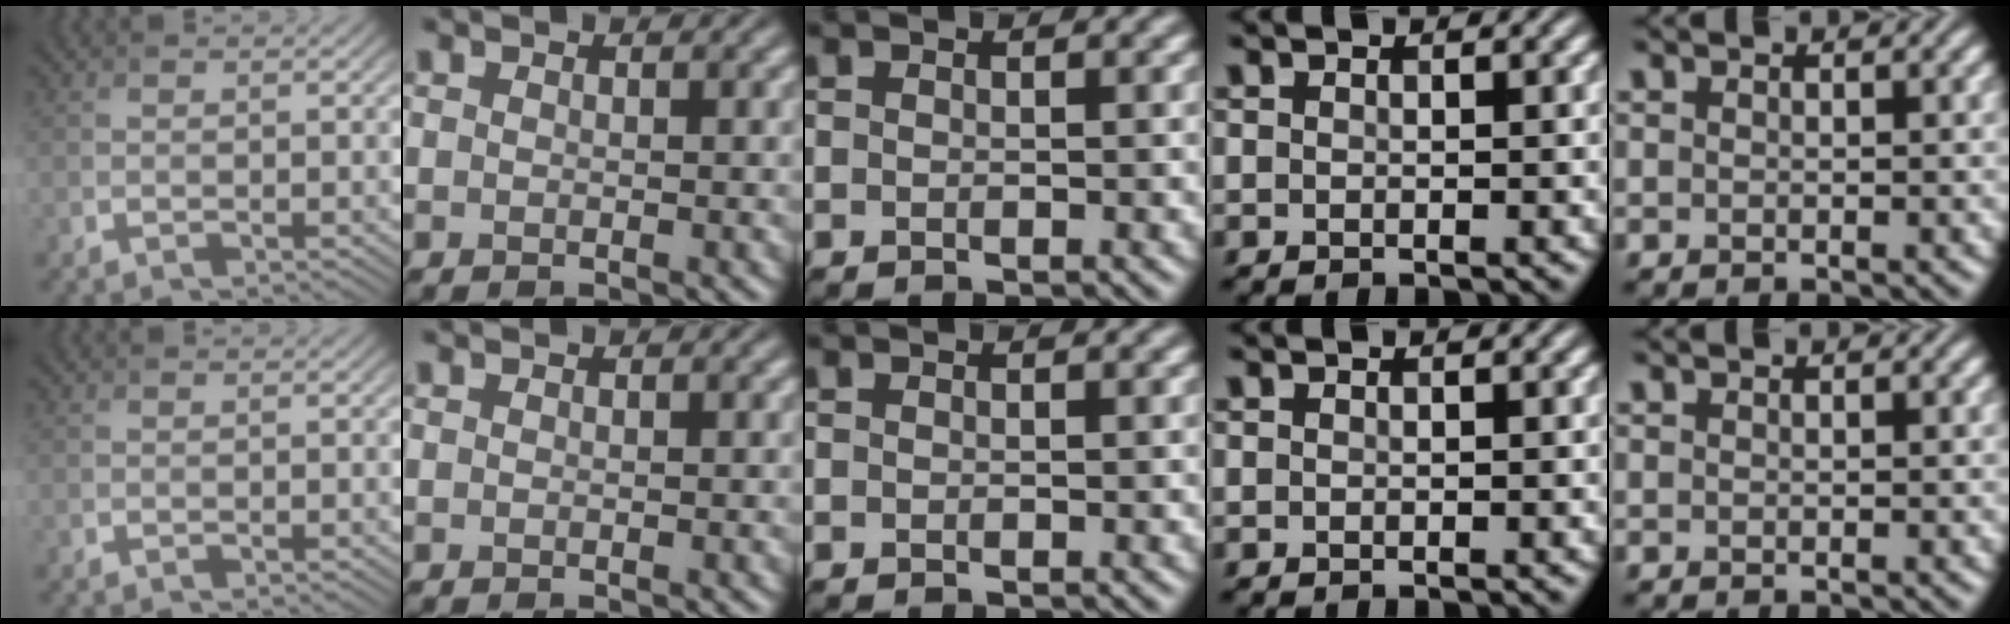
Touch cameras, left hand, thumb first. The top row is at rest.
{}